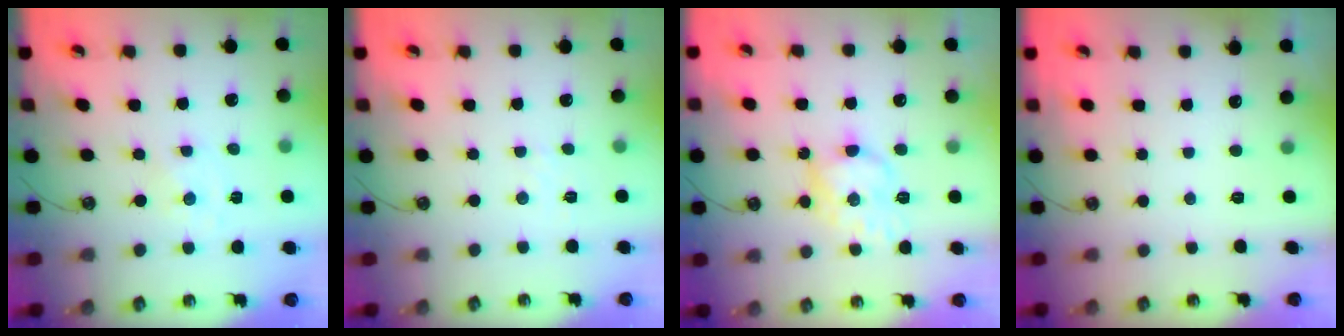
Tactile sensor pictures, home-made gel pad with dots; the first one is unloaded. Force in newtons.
{"total": 2.4, "press": 2.4, "slide": 0.4}
{"total": 10.1, "press": 10.1, "slide": 0.4}
{"total": 0.0}